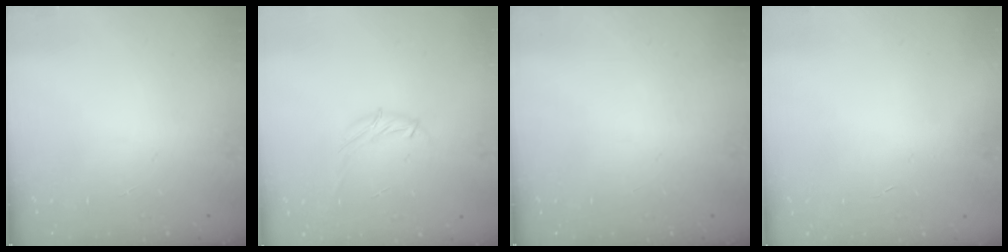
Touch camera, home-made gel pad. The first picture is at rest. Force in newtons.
{"total": 5.7, "press": 5.7, "slide": 0.6}
{"total": 0.0}
{"total": 0.5, "press": 0.5, "slide": 0.1}